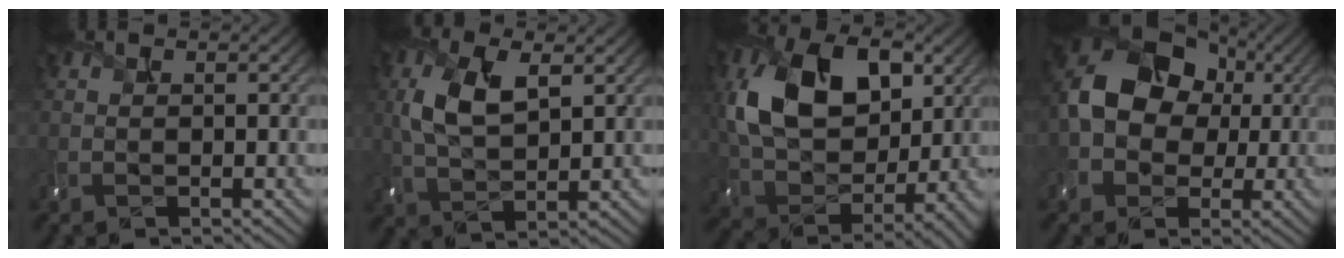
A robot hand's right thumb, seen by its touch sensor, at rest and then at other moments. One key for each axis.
{"total": 6.8, "fx": 2.2, "fy": 3.5, "fz": 5.5, "tx": -0.130, "ty": 0.006, "tz": 0.045}
{"total": 13.4, "fx": 3.9, "fy": 8.5, "fz": 9.6, "tx": -0.192, "ty": 0.007, "tz": 0.072}
{"total": 12.3, "fx": 0.7, "fy": 9.9, "fz": 7.3, "tx": -0.138, "ty": -0.001, "tz": 0.000}